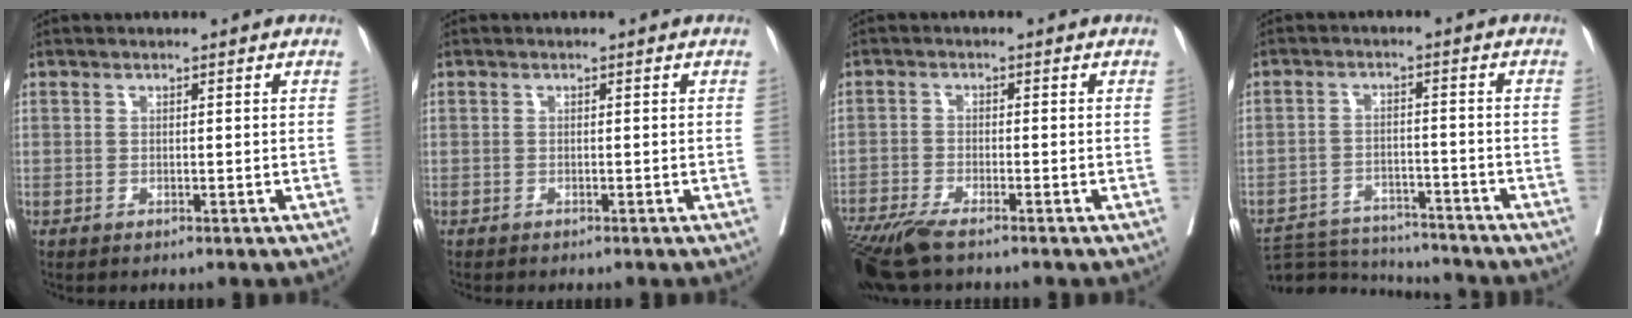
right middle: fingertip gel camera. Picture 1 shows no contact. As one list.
[{"total": 0.9, "force": [-0.8, 0.1, 0.3], "torque": [-0.012, -0.004, -0.013]}, {"total": 8.1, "force": [-6.4, 1.2, 4.9], "torque": [-0.087, -0.019, -0.115]}, {"total": 10.9, "force": [-10.7, 1.1, 1.2], "torque": [-0.019, 0.003, -0.168]}]